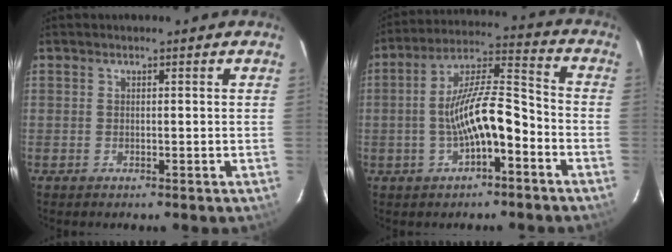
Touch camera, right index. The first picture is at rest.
{"total": 11.7, "force": [-4.1, 3.3, 10.5], "torque": [-0.195, 0.018, -0.068]}